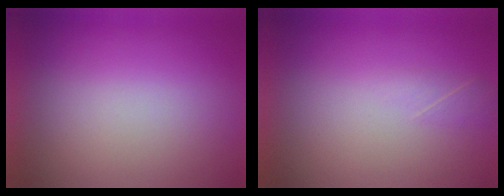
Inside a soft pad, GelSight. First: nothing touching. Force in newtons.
{"total": 1.6}